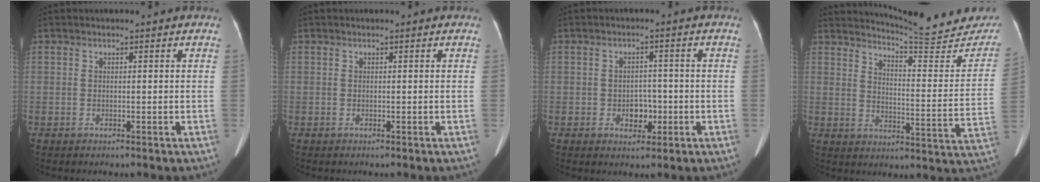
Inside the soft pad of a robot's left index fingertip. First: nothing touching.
{"total": 0.0}
{"total": 3.3, "force": [-0.9, 2.3, 2.1], "torque": [-0.028, 0.008, -0.008]}
{"total": 17.8, "force": [17.3, 0.9, 4.1], "torque": [-0.049, -0.095, 0.205]}